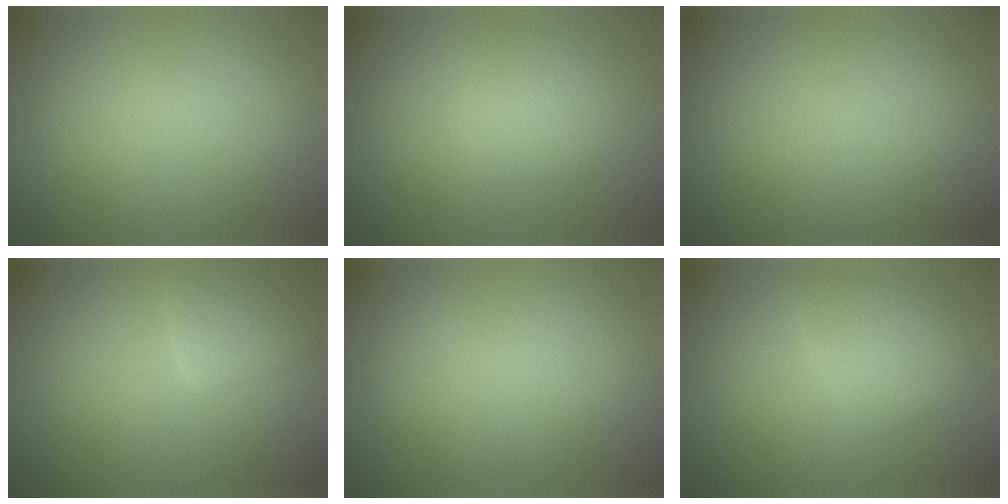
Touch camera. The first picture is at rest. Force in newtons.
{"total": 1.9, "press": 1.9, "slide": 0.0}
{"total": 0.0}
{"total": 2.9, "press": 2.9, "slide": 0.2}
{"total": 0.0}
{"total": 2.2, "press": 2.2, "slide": 0.0}